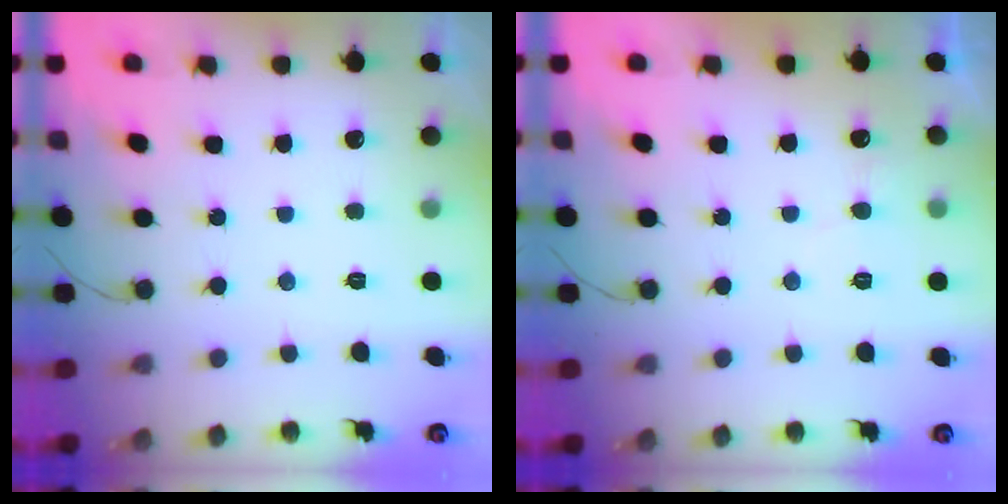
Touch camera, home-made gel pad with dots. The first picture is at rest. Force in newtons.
{"total": 5.3, "press": 5.3, "slide": 0.3}